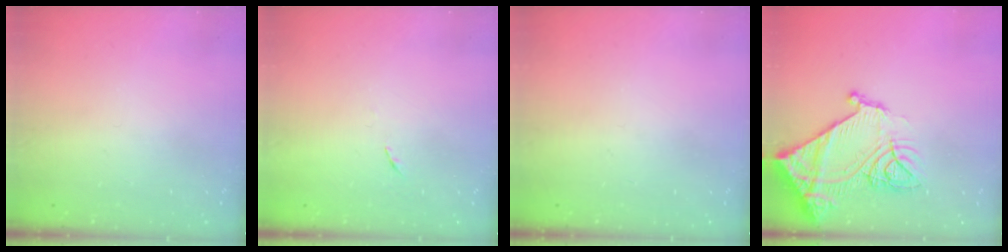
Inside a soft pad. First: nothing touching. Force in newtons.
{"total": 3.2, "press": 3.1, "slide": 0.4}
{"total": 0.0}
{"total": 19.9, "press": 19.8, "slide": 2.1}